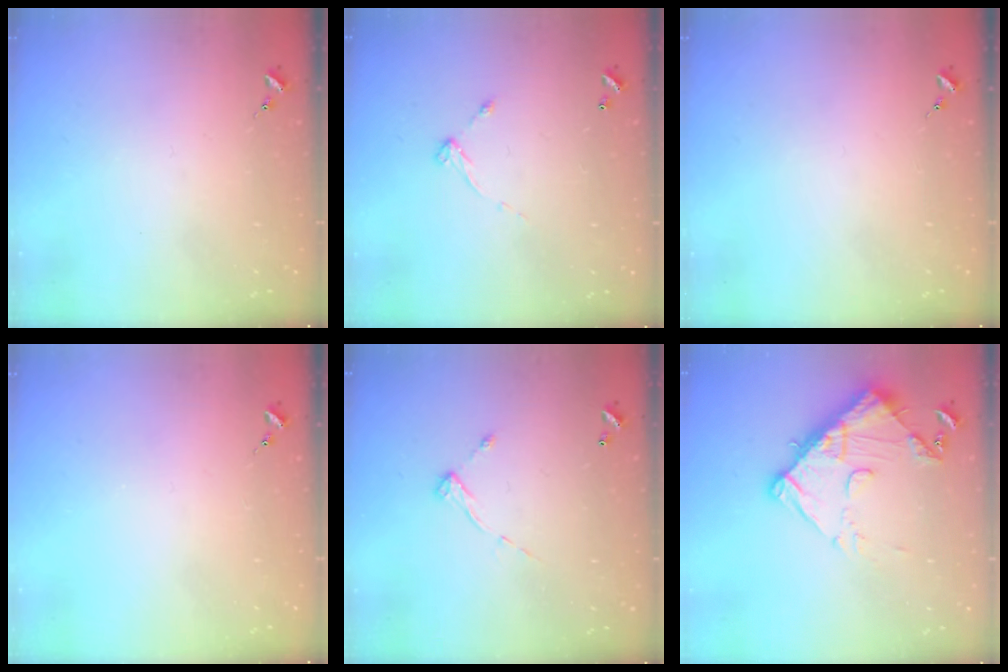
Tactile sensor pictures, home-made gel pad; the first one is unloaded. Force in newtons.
{"total": 5.4, "press": 5.4, "slide": 0.3}
{"total": 0.0}
{"total": 0.0}
{"total": 6.2, "press": 6.2, "slide": 0.3}
{"total": 13.0, "press": 13.0, "slide": 1.3}